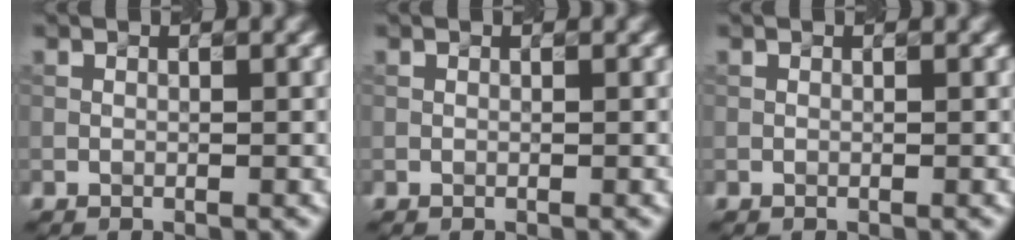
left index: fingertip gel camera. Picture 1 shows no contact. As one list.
[{"total": 0.0}, {"total": 0.0}]